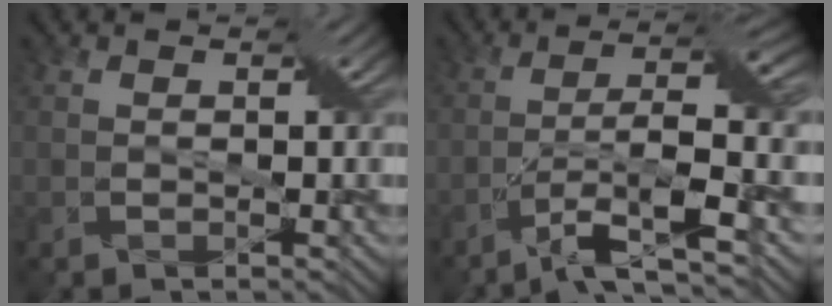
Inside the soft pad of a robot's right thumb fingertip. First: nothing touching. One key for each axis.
{"total": 9.5, "fx": -4.2, "fy": 1.7, "fz": 8.3, "tx": -0.145, "ty": 0.004, "tz": -0.079}